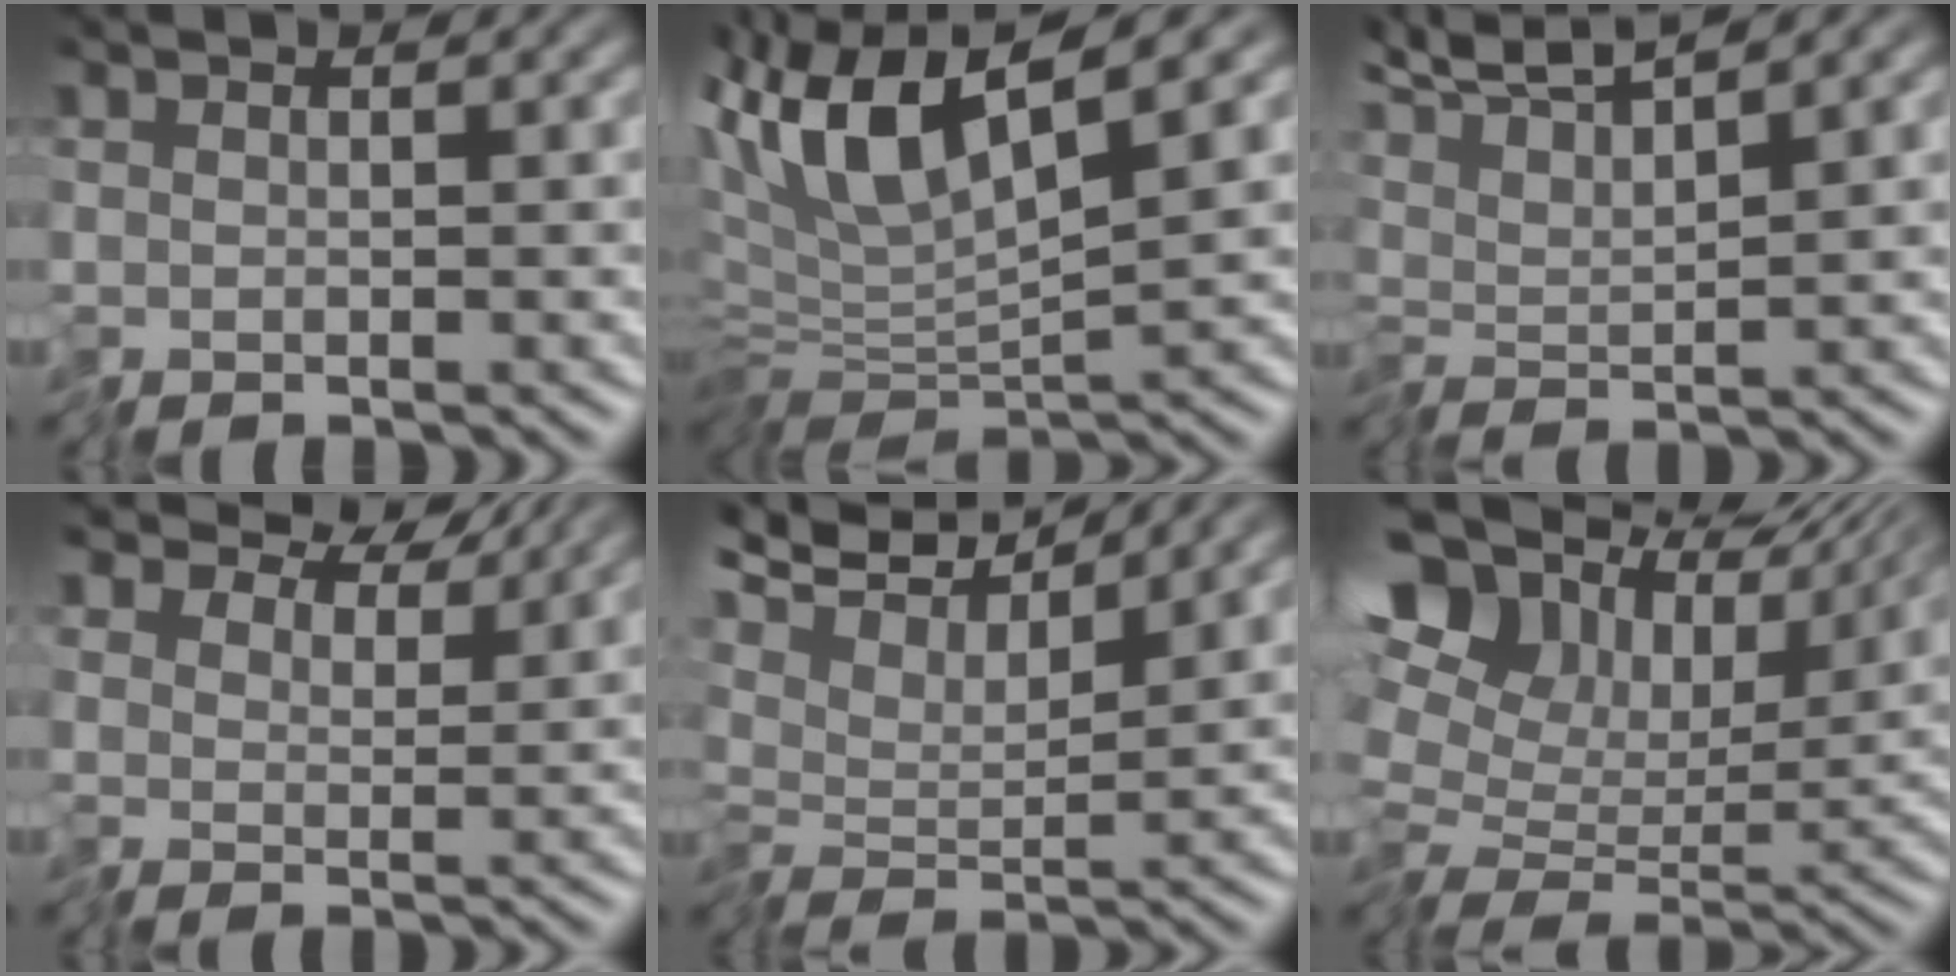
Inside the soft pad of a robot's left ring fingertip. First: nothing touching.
{"total": 7.4, "force": [2.5, 2.0, 6.7], "torque": [-0.138, 0.007, 0.041]}
{"total": 4.8, "force": [3.9, 0.2, 2.8], "torque": [-0.057, 0.022, 0.066]}
{"total": 6.6, "force": [5.5, 2.9, 2.2], "torque": [-0.051, 0.007, 0.079]}
{"total": 5.3, "force": [4.2, 0.6, 3.2], "torque": [-0.061, 0.019, 0.062]}
{"total": 13.6, "force": [5.4, 9.3, 8.4], "torque": [-0.198, 0.027, 0.092]}